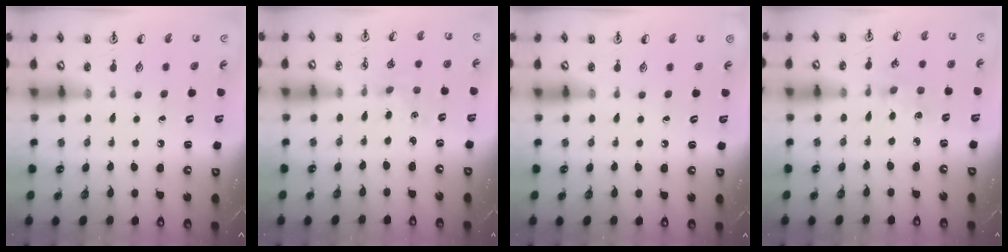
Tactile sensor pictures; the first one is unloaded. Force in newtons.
{"total": 1.7, "press": 1.6, "slide": 0.2}
{"total": 0.0}
{"total": 0.8, "press": 0.8, "slide": 0.2}